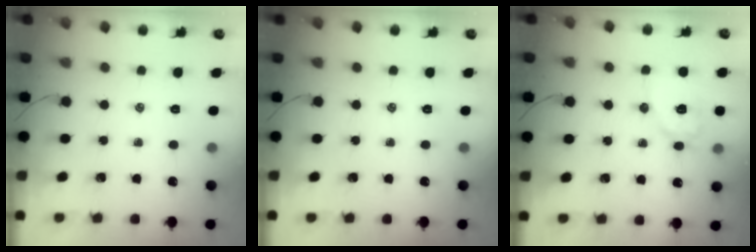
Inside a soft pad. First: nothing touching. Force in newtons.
{"total": 0.0}
{"total": 9.0, "press": 9.0, "slide": 0.3}